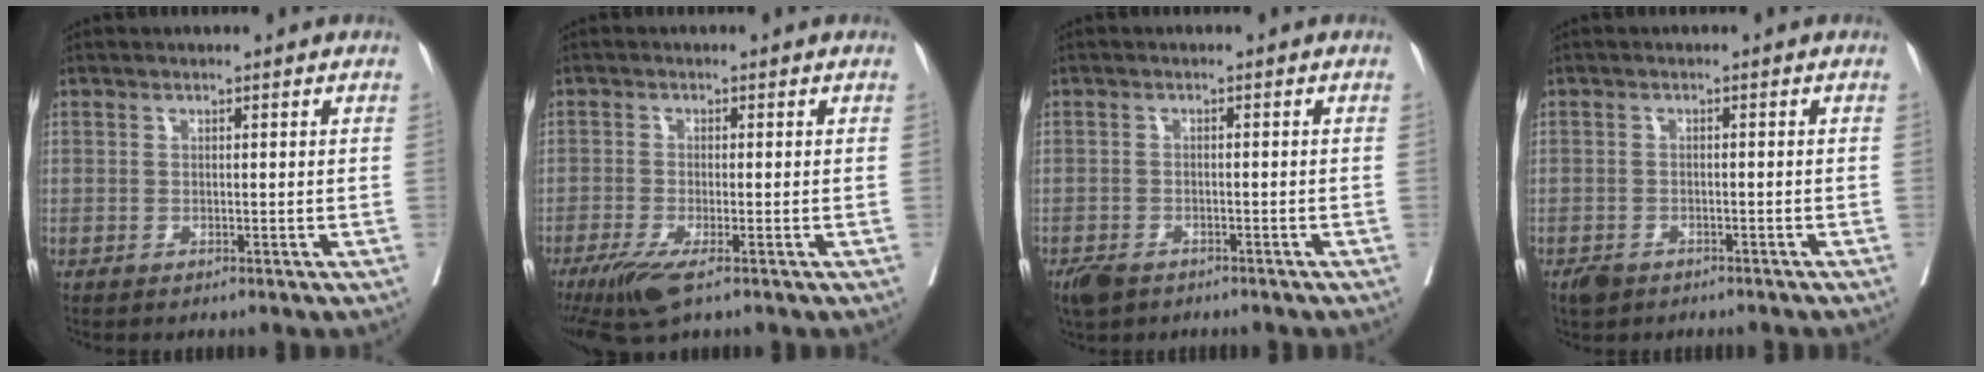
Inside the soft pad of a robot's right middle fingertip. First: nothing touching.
{"total": 5.1, "force": [-3.2, 0.8, 4.0], "torque": [-0.072, -0.015, -0.056]}
{"total": 4.5, "force": [-3.4, 2.2, 1.9], "torque": [-0.035, -0.006, -0.050]}
{"total": 3.0, "force": [-2.4, 1.5, 0.9], "torque": [-0.017, -0.001, -0.033]}